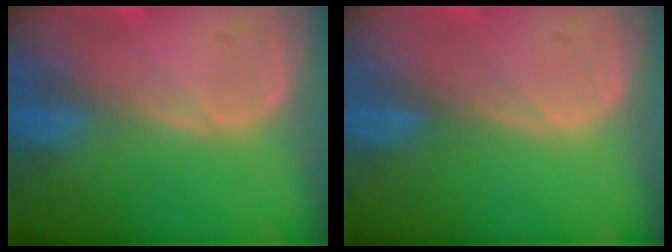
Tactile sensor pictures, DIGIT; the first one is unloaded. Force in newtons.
{"total": 0.0}